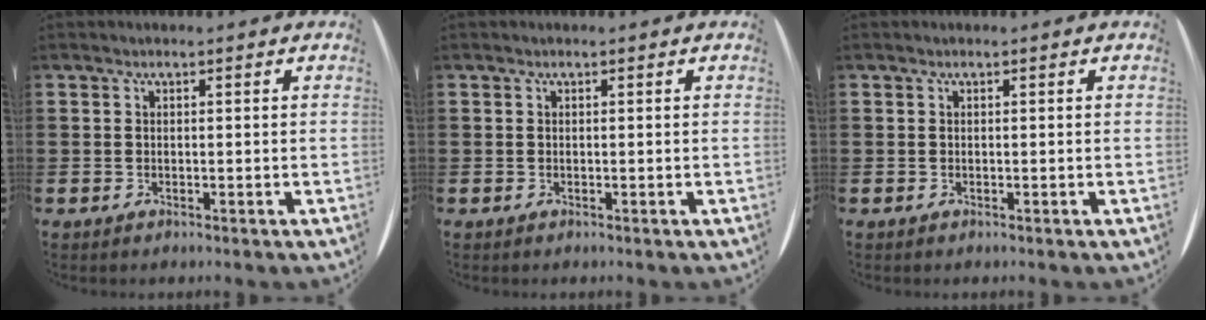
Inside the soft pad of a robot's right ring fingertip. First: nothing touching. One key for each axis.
{"total": 0.0}
{"total": 0.0}